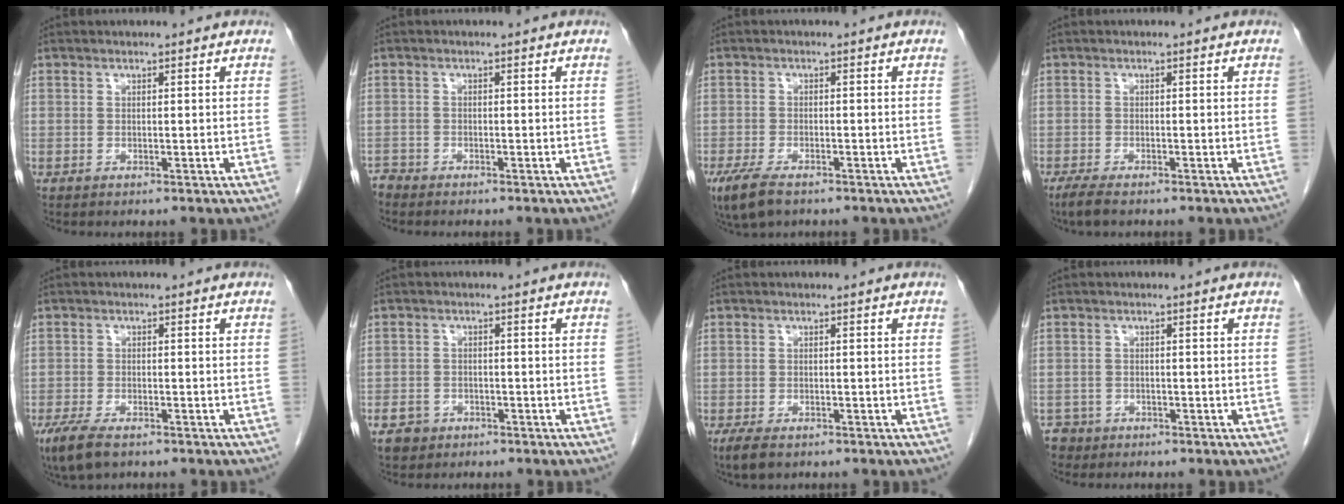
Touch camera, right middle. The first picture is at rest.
{"total": 1.2, "force": [-1.2, 0.1, -0.3], "torque": [0.004, -0.003, -0.024]}
{"total": 5.6, "force": [-3.9, 1.9, 3.5], "torque": [-0.074, -0.012, -0.066]}
{"total": 2.7, "force": [-2.1, 0.5, 1.7], "torque": [-0.042, -0.009, -0.038]}
{"total": 5.7, "force": [-4.0, 1.9, 3.6], "torque": [-0.075, -0.012, -0.068]}
{"total": 3.3, "force": [-2.1, 2.4, 0.6], "torque": [-0.014, 0.007, -0.033]}
{"total": 3.4, "force": [-2.4, 1.4, 2.0], "torque": [-0.044, -0.008, -0.037]}
{"total": 2.6, "force": [-1.8, 1.8, -0.4], "torque": [0.004, 0.006, -0.034]}